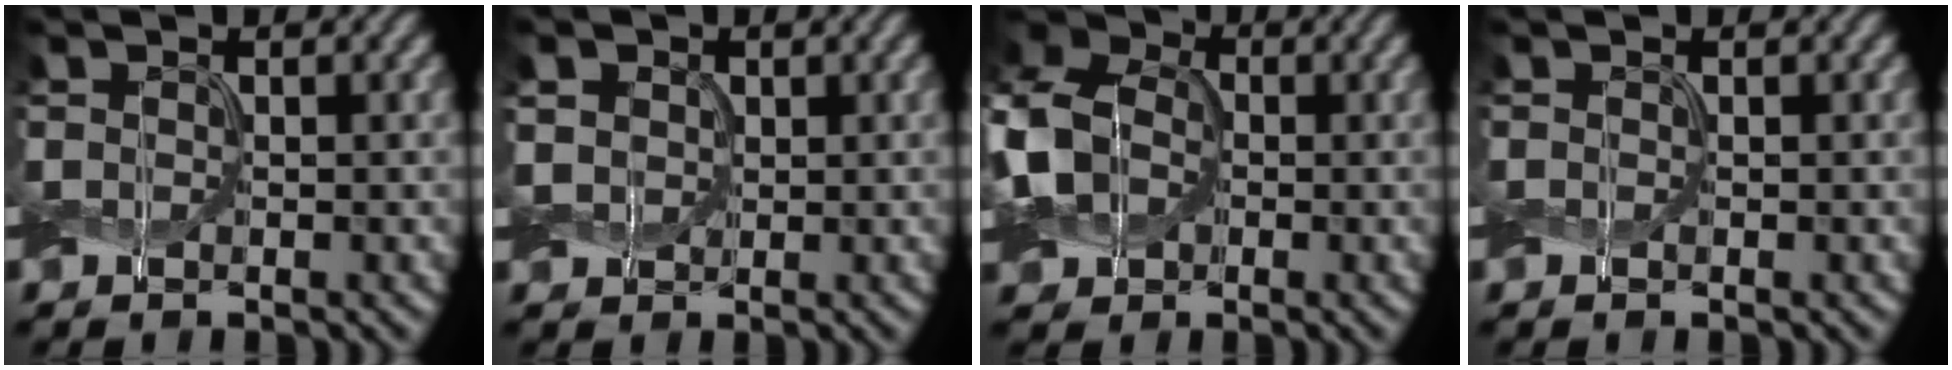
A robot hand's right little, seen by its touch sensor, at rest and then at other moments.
{"total": 3.5, "force": [1.1, 2.8, 1.6], "torque": [-0.061, 0.008, 0.015]}
{"total": 9.2, "force": [-1.2, 7.2, 5.7], "torque": [-0.144, -0.005, -0.032]}
{"total": 0.0}